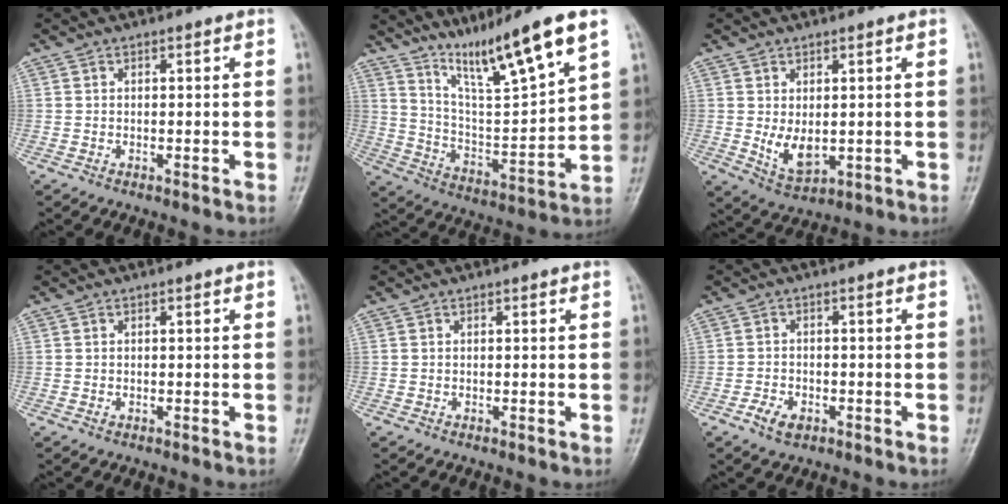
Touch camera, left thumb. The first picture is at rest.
{"total": 16.1, "force": [11.1, 0.8, 11.7], "torque": [-0.192, -0.059, 0.203]}
{"total": 5.9, "force": [0.0, 3.5, 4.8], "torque": [-0.075, -0.011, 0.015]}
{"total": 0.6, "force": [-0.2, 0.4, 0.4], "torque": [-0.007, 0.006, 0.000]}
{"total": 0.0}
{"total": 3.6, "force": [-2.0, 2.2, 2.1], "torque": [-0.037, 0.010, -0.033]}